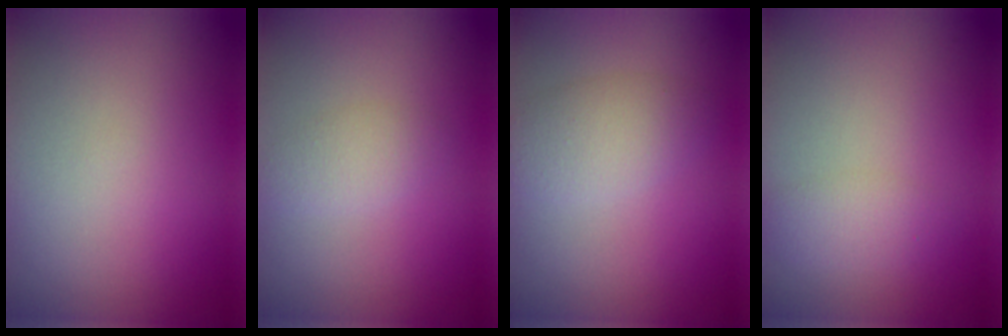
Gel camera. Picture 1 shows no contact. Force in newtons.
{"total": 1.6, "press": 1.6, "slide": 0.1}
{"total": 2.7, "press": 2.7, "slide": 0.1}
{"total": 1.7, "press": 1.7, "slide": 0.1}